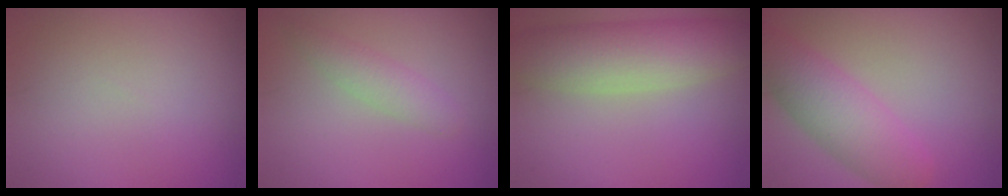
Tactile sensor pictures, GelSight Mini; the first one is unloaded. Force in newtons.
{"total": 2.0, "press": 2.0, "slide": 0.1}
{"total": 6.0, "press": 6.0, "slide": 0.4}
{"total": 4.9, "press": 4.9, "slide": 0.2}